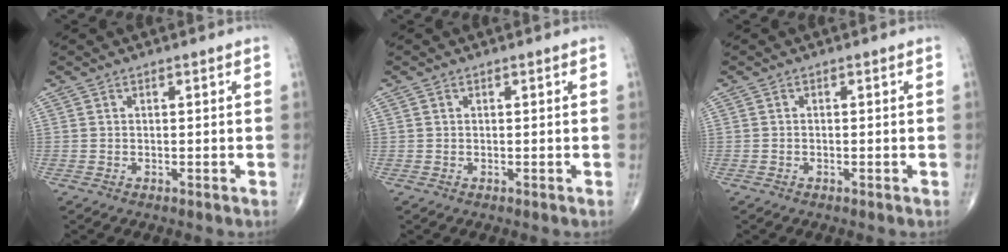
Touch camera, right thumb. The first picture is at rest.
{"total": 0.0}
{"total": 0.0}